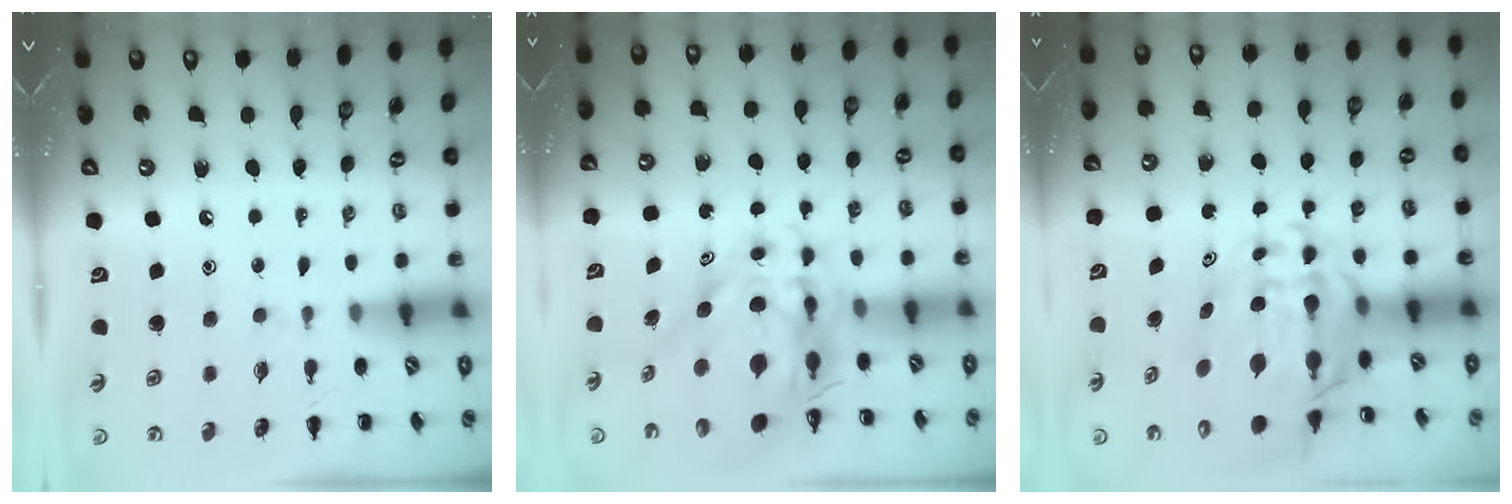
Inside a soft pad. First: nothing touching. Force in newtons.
{"total": 9.2, "press": 8.8, "slide": 2.7}
{"total": 10.8, "press": 10.4, "slide": 2.9}